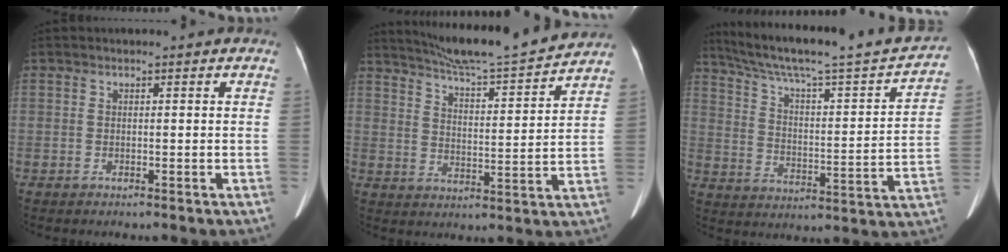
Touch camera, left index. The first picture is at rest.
{"total": 15.0, "force": [14.1, -0.7, 5.3], "torque": [-0.095, -0.014, 0.206]}
{"total": 25.2, "force": [22.5, 1.4, 11.3], "torque": [-0.181, -0.025, 0.309]}